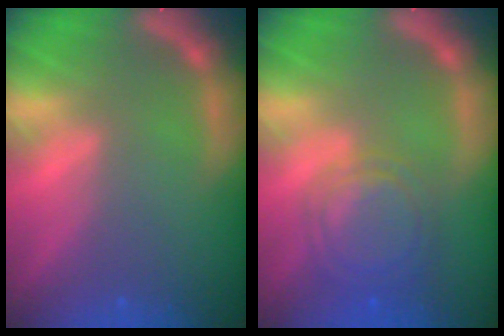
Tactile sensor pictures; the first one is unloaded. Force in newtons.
{"total": 6.0}